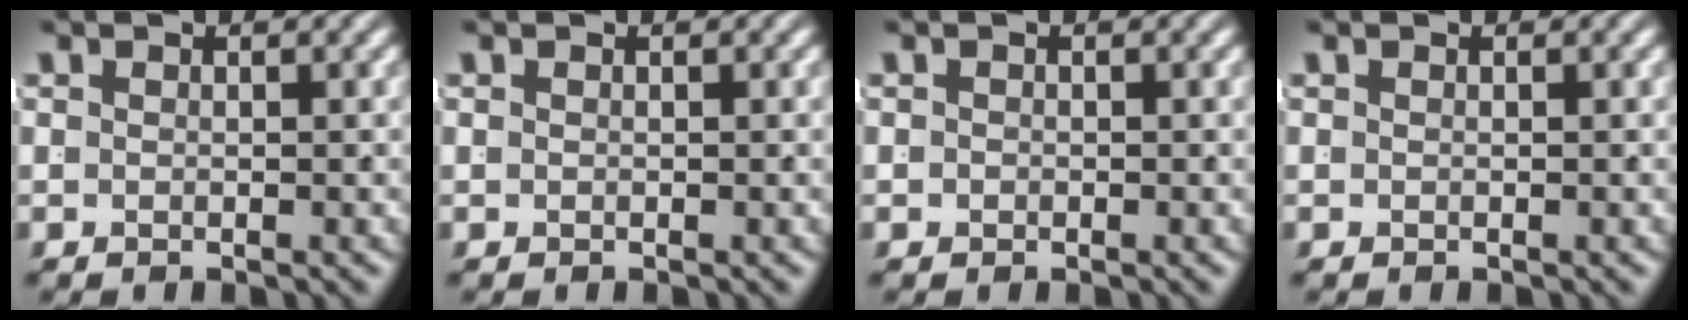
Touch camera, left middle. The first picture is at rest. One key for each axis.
{"total": 0.0}
{"total": 0.0}
{"total": 0.0}